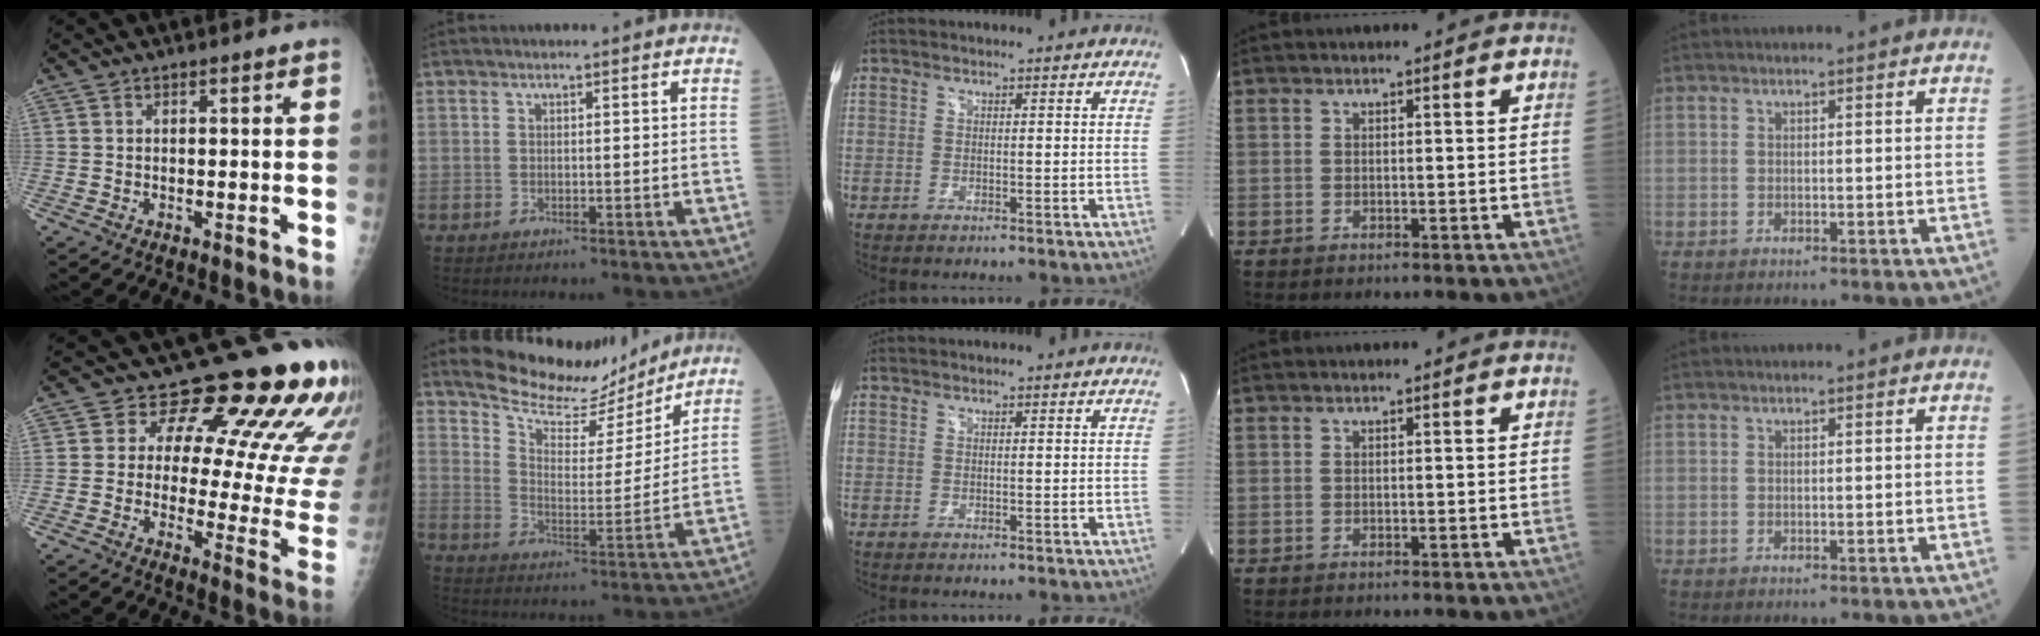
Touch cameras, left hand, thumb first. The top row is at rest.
{"thumb": {"total": 19.8, "force": [13.5, 7.5, 12.5], "torque": [-0.109, -0.079, 0.150]}, "index": {"total": 13.8, "force": [13.1, 3.1, 3.2], "torque": [-0.058, -0.015, 0.199]}}